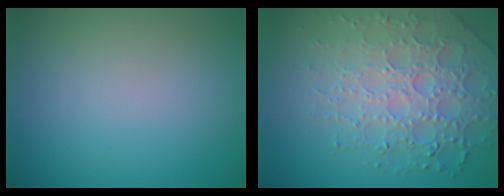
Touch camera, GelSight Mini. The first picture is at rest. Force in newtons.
{"total": 7.0, "press": 5.1, "slide": 4.7}